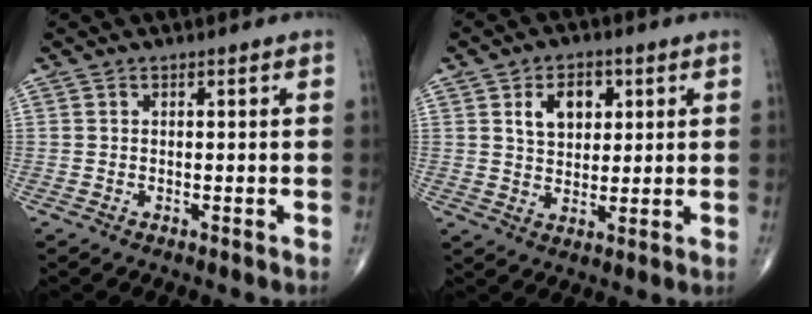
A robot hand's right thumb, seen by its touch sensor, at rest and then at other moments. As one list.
[{"total": 7.4, "force": [2.7, 5.0, 4.8], "torque": [-0.048, -0.011, 0.044]}]